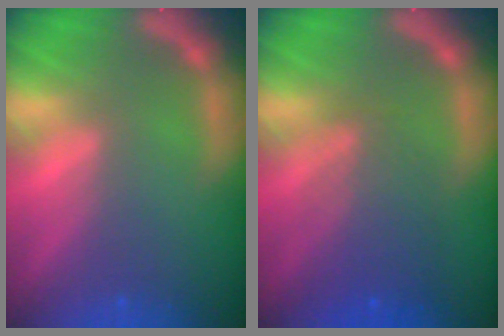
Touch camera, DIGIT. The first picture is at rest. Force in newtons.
{"total": 5.1}